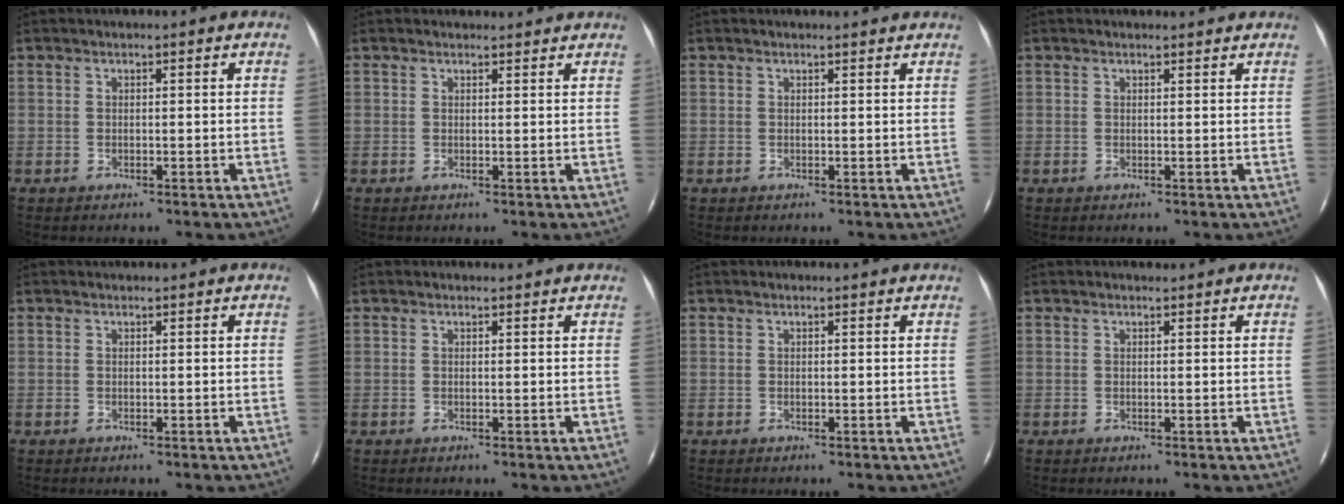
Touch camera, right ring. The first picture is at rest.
{"total": 3.0, "force": [2.8, 0.9, 0.6], "torque": [-0.019, 0.011, 0.030]}
{"total": 3.5, "force": [3.4, 0.1, 1.0], "torque": [-0.013, 0.006, 0.033]}
{"total": 2.8, "force": [2.6, 0.6, 0.8], "torque": [-0.020, 0.009, 0.028]}
{"total": 0.5, "force": [0.5, 0.2, 0.0], "torque": [-0.003, 0.004, 0.008]}
{"total": 2.2, "force": [2.1, 0.6, 0.5], "torque": [-0.017, 0.008, 0.021]}
{"total": 2.8, "force": [2.7, 0.3, 0.8], "torque": [-0.017, 0.007, 0.025]}
{"total": 0.7, "force": [0.7, 0.3, 0.1], "torque": [-0.005, 0.005, 0.010]}